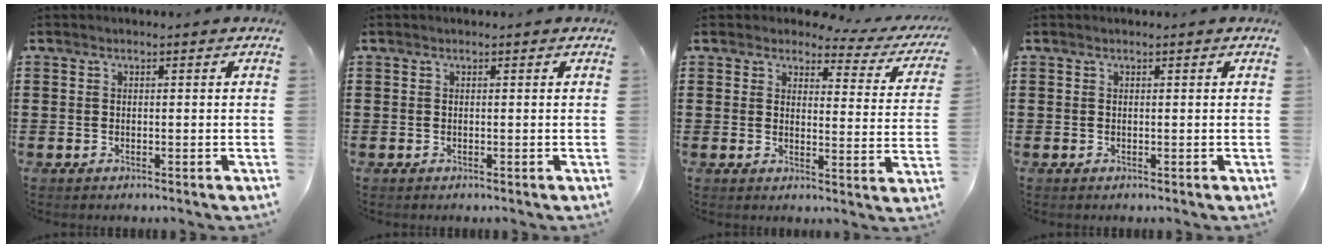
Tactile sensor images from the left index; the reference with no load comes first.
{"total": 0.0}
{"total": 3.7, "force": [3.2, 1.1, 1.4], "torque": [-0.039, -0.011, 0.053]}
{"total": 0.0}